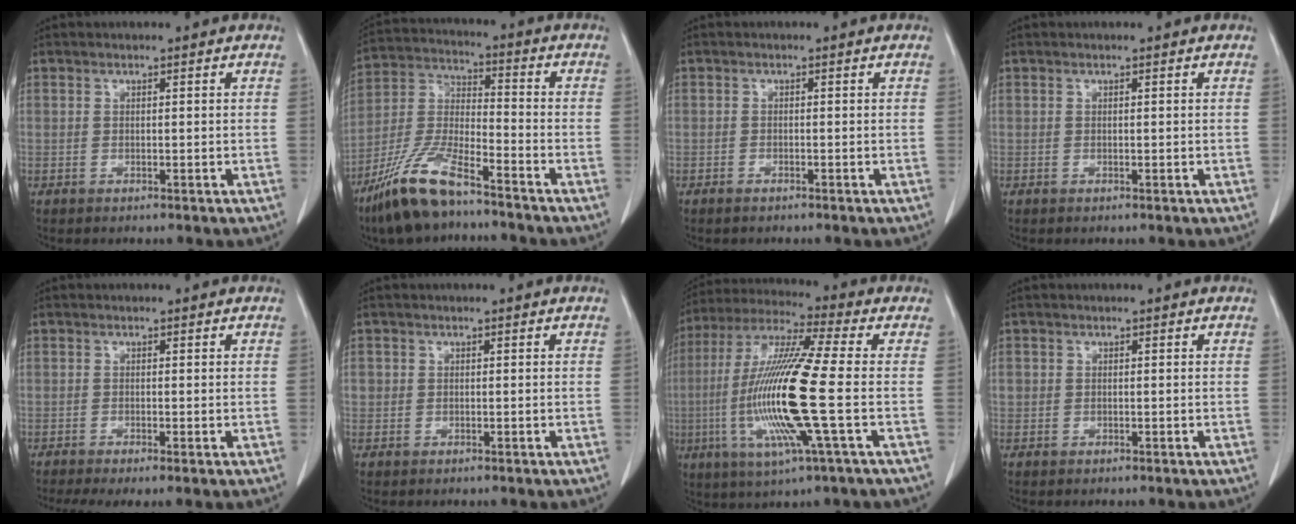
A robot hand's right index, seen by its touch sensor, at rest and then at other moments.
{"total": 12.9, "force": [-9.5, 2.6, 8.4], "torque": [-0.187, -0.018, -0.182]}
{"total": 0.8, "force": [-0.7, 0.2, 0.3], "torque": [-0.010, -0.001, -0.010]}
{"total": 0.0}
{"total": 4.0, "force": [-2.6, 0.6, 2.9], "torque": [-0.052, -0.012, -0.044]}
{"total": 1.1, "force": [0.0, 1.1, 0.2], "torque": [0.002, 0.004, -0.001]}
{"total": 17.9, "force": [-3.0, 0.2, 17.7], "torque": [-0.372, -0.012, -0.067]}
{"total": 1.0, "force": [0.0, 0.9, 0.2], "torque": [-0.001, 0.006, -0.001]}